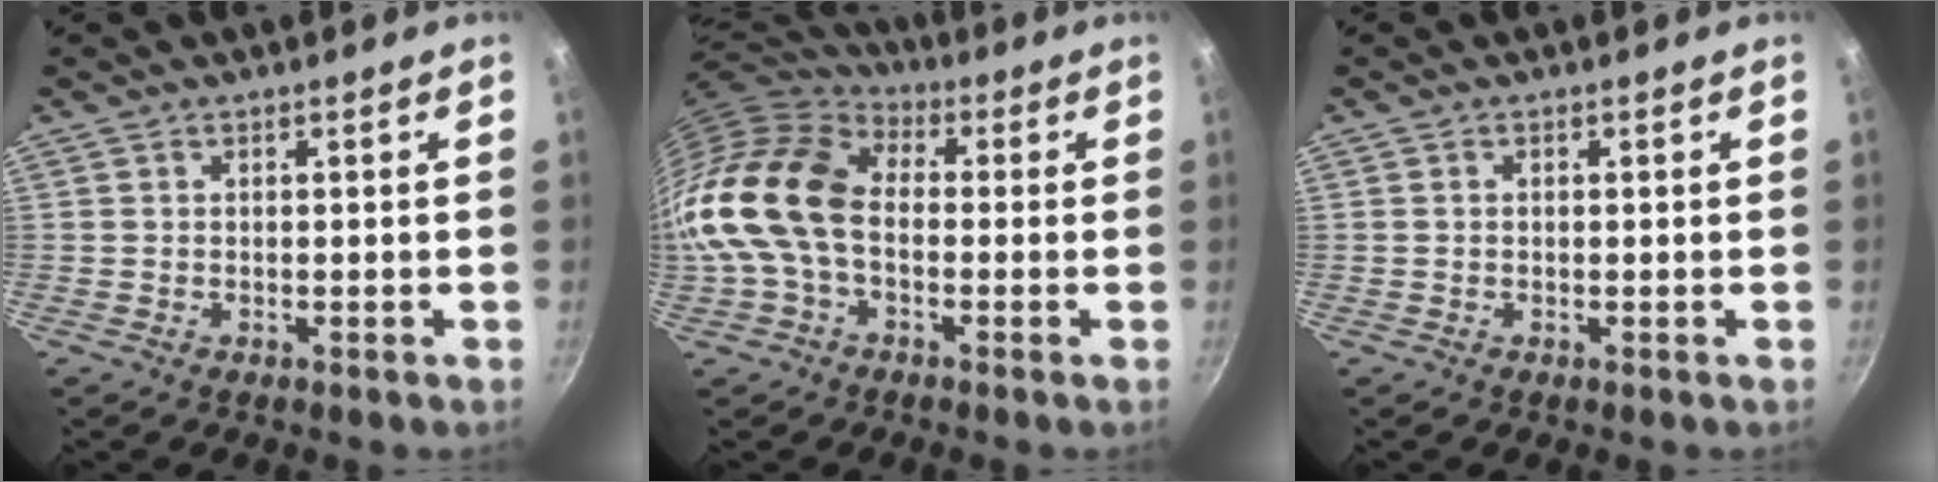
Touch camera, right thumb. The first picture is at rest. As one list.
[{"total": 16.3, "force": [-1.7, 11.0, 12.0], "torque": [-0.221, 0.036, -0.052]}, {"total": 0.0}]